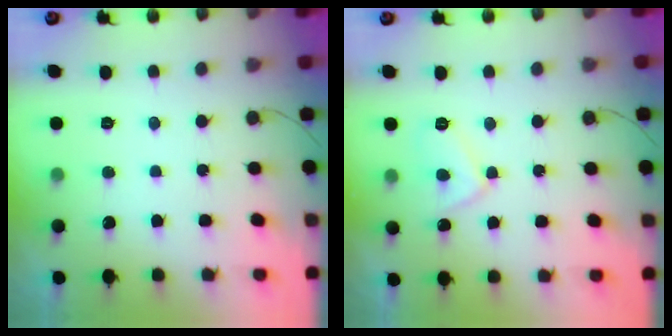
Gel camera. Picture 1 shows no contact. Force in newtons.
{"total": 7.0, "press": 7.0, "slide": 0.8}